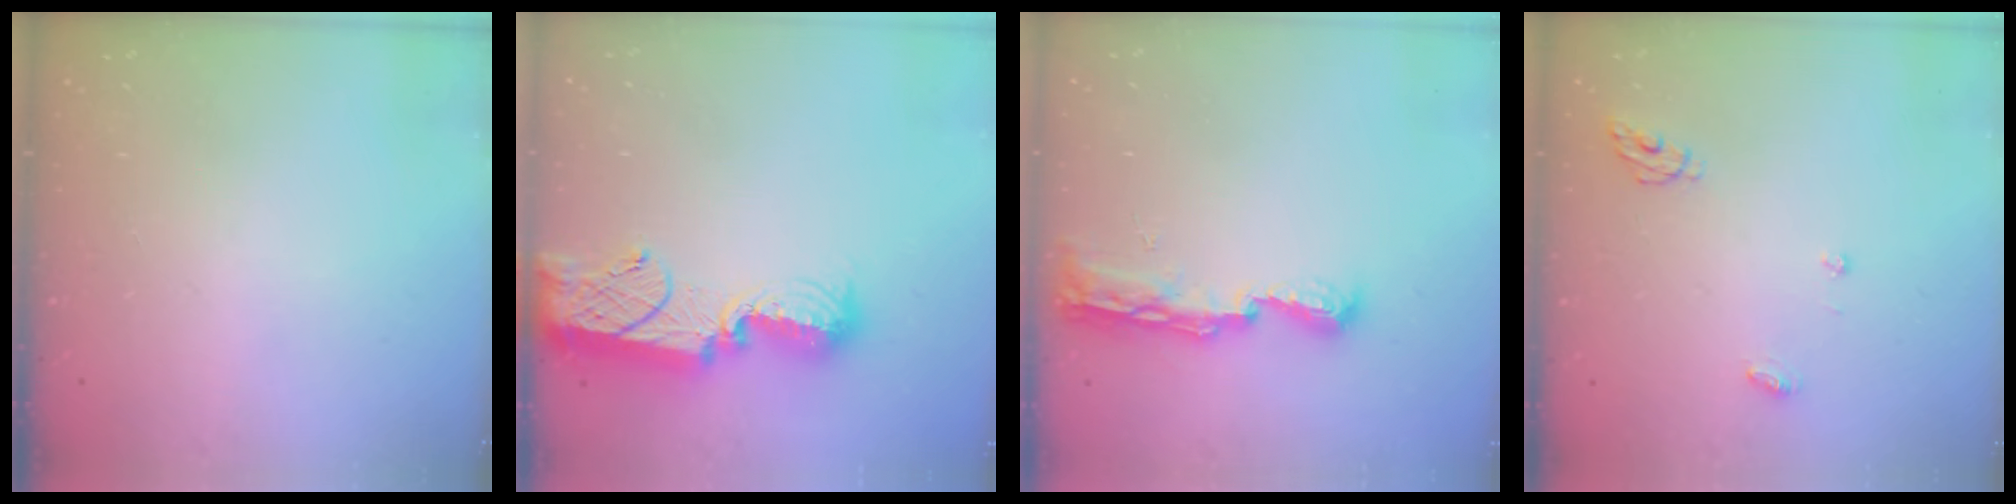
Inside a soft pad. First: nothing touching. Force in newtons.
{"total": 13.7, "press": 13.7, "slide": 1.0}
{"total": 8.3, "press": 8.2, "slide": 0.9}
{"total": 5.2, "press": 5.2, "slide": 0.3}